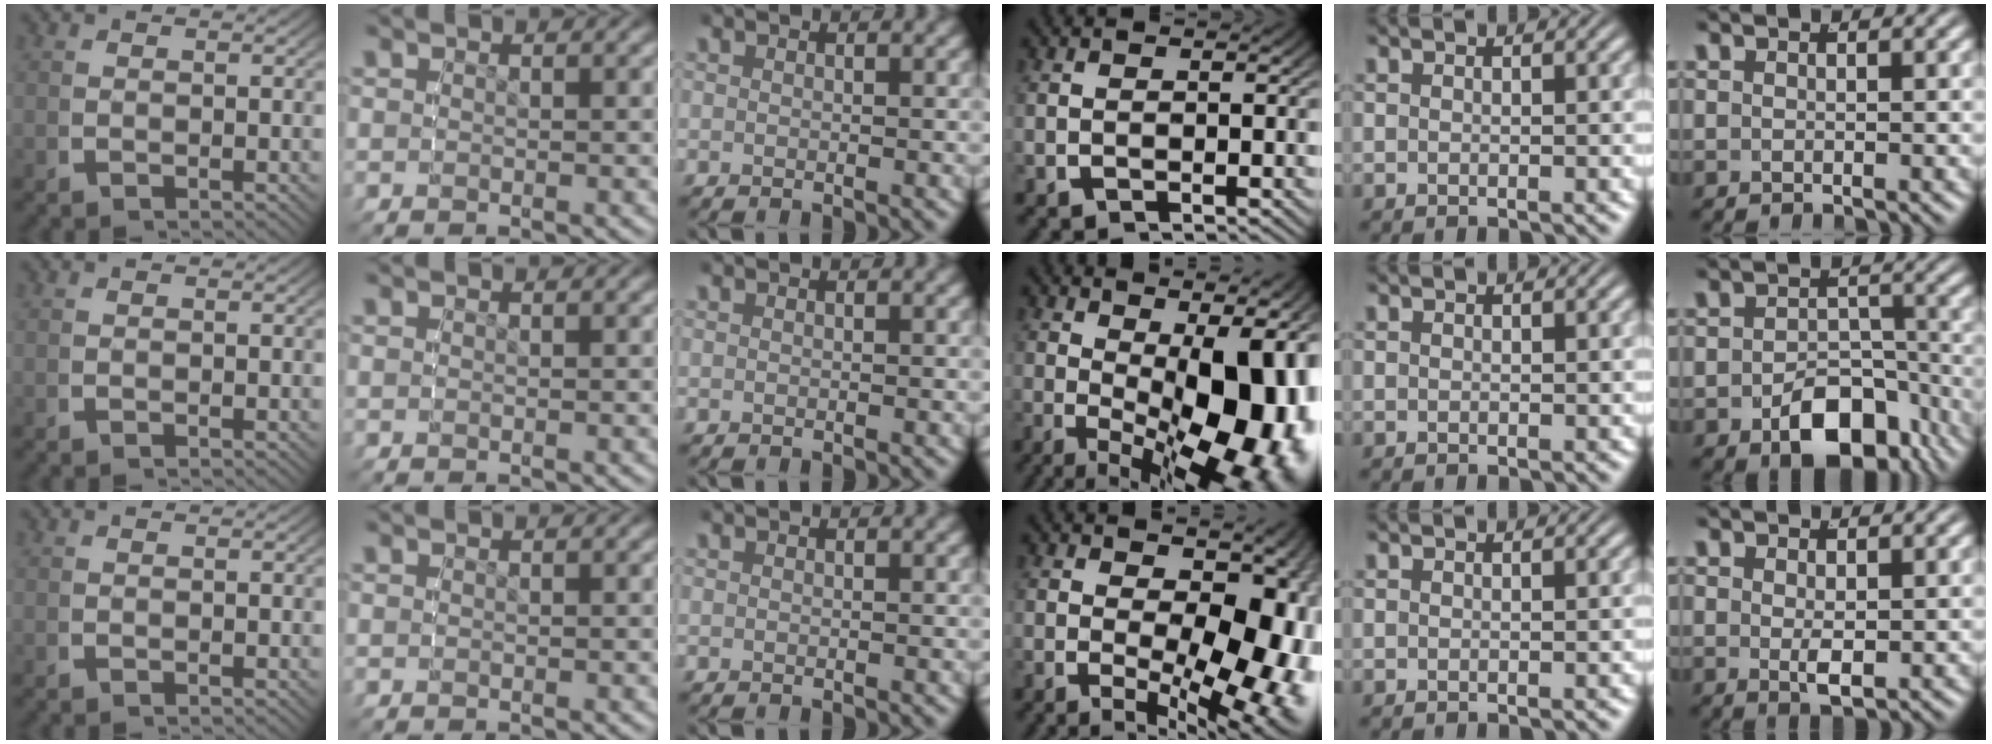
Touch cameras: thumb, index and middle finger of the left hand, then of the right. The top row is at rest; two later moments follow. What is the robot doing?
{"motion": "lift_and_place", "object": "toy banana"}